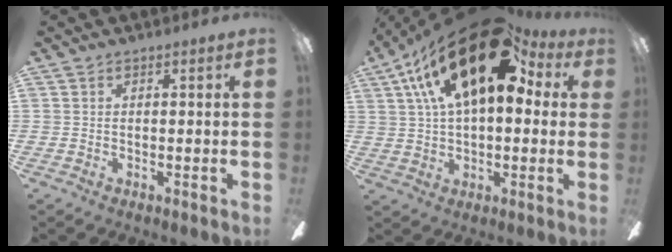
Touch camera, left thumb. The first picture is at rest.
{"total": 24.7, "force": [12.0, 11.8, 18.0], "torque": [-0.319, -0.044, 0.196]}